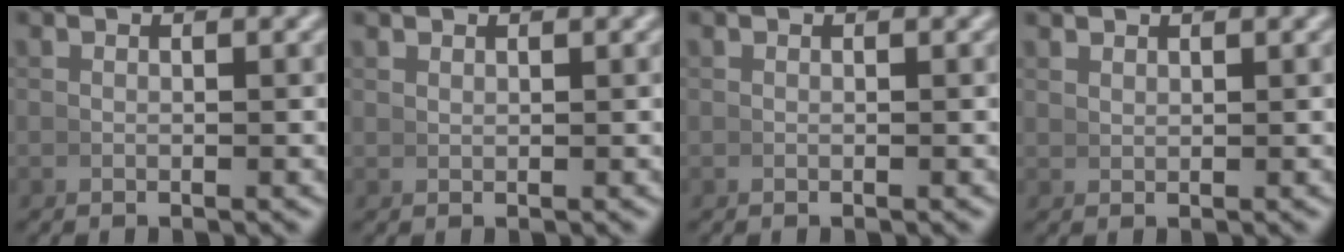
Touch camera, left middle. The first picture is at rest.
{"total": 0.9, "force": [0.8, -0.2, 0.1], "torque": [0.004, 0.001, 0.020]}
{"total": 0.0}
{"total": 1.2, "force": [1.2, -0.1, 0.2], "torque": [0.002, 0.002, 0.029]}